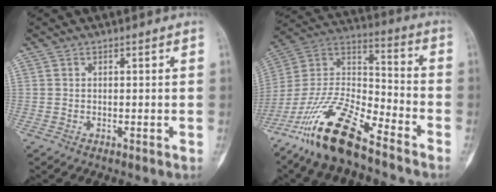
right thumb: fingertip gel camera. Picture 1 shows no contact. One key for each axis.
{"total": 18.8, "fx": -13.4, "fy": 5.2, "fz": 12.1, "tx": -0.232, "ty": 0.072, "tz": -0.253}